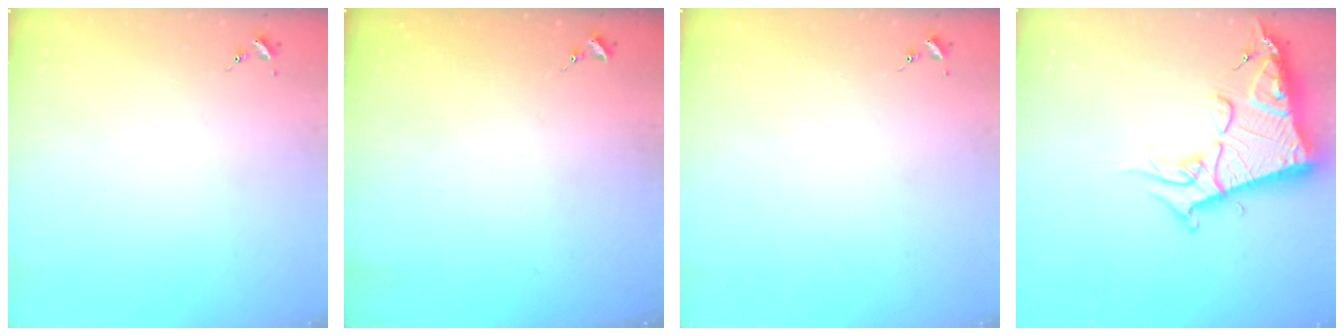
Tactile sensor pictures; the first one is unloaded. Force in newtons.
{"total": 0.0}
{"total": 0.0}
{"total": 18.5, "press": 18.4, "slide": 1.8}